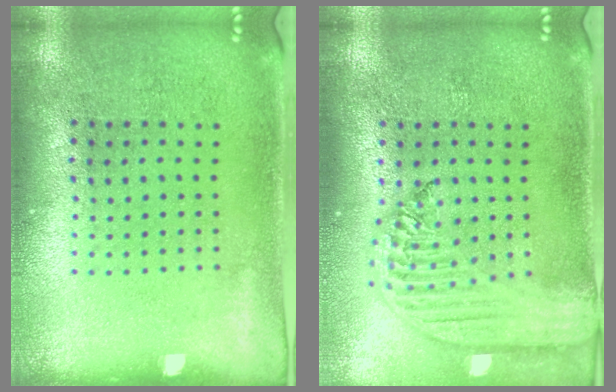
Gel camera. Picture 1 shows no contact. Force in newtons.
{"total": 2.5, "press": 2.1, "slide": 1.4}